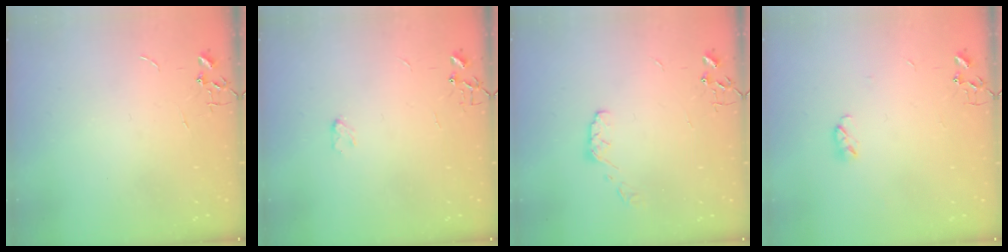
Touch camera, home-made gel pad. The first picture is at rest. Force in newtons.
{"total": 3.0, "press": 3.0, "slide": 0.5}
{"total": 6.1, "press": 6.0, "slide": 0.9}
{"total": 4.1, "press": 4.0, "slide": 0.6}